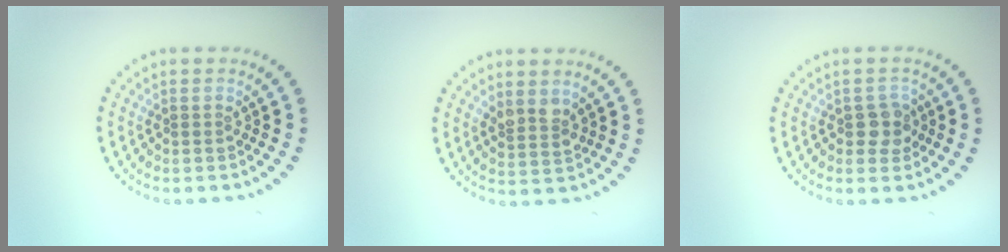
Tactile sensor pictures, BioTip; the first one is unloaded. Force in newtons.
{"total": 1.8, "press": 1.6, "slide": 0.9}
{"total": 2.0, "press": 1.9, "slide": 0.6}